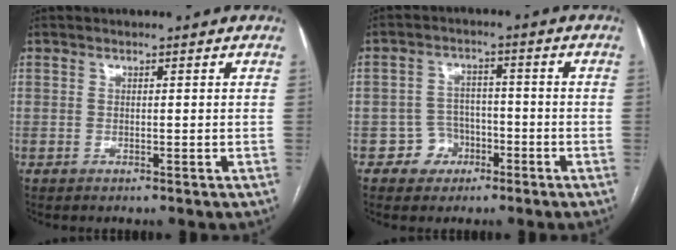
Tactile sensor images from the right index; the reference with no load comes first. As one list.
[{"total": 4.6, "force": [-2.2, 4.0, 0.6], "torque": [0.001, 0.017, -0.033]}]